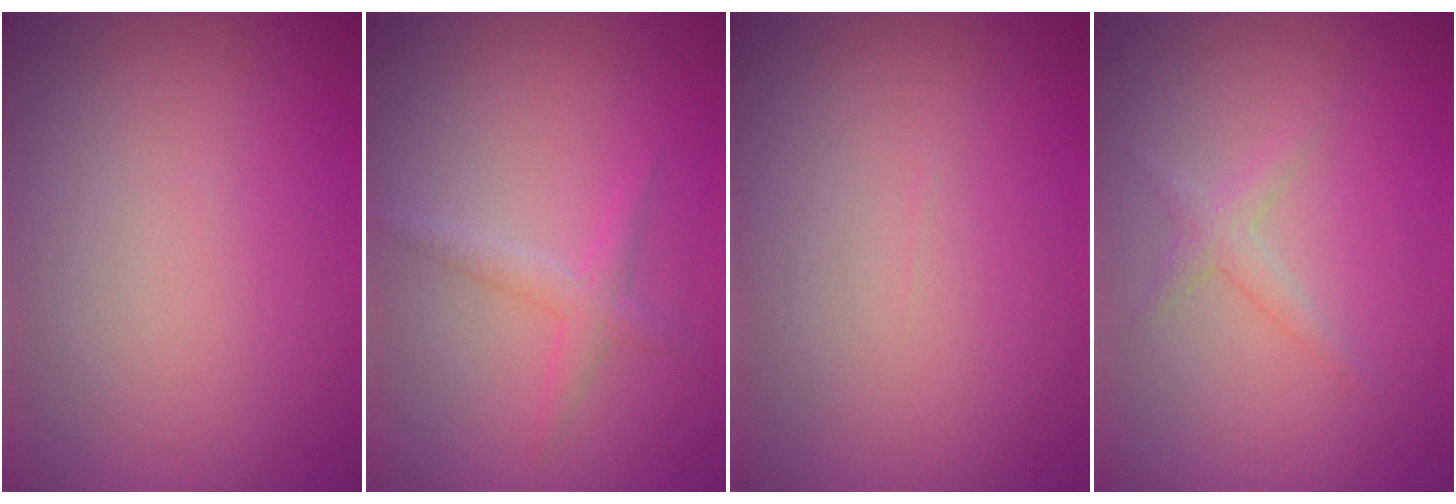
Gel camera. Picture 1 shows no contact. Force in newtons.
{"total": 1.7, "press": 1.7, "slide": 0.1}
{"total": 0.0}
{"total": 1.4, "press": 1.4, "slide": 0.0}